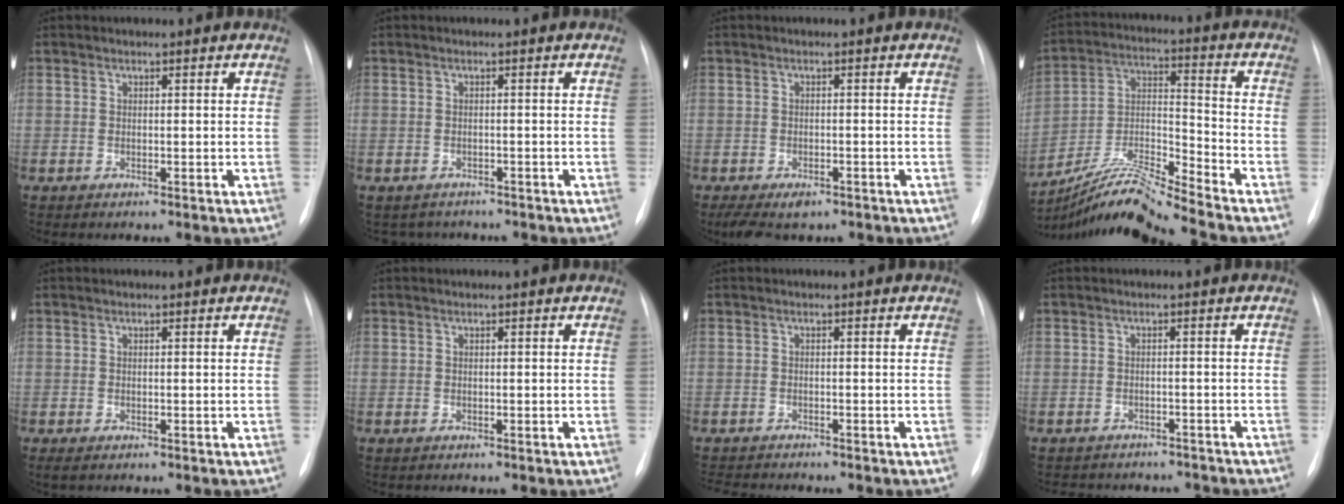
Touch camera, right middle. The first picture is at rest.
{"total": 3.3, "force": [-3.0, 1.5, -0.1], "torque": [0.002, 0.005, -0.039]}
{"total": 5.8, "force": [-4.0, 2.9, 3.0], "torque": [-0.050, -0.008, -0.062]}
{"total": 12.7, "force": [-11.8, -2.5, 3.8], "torque": [-0.078, 0.010, -0.220]}
{"total": 0.5, "force": [-0.2, 0.1, 0.5], "torque": [-0.006, -0.003, 0.000]}
{"total": 0.0}
{"total": 4.9, "force": [-4.6, 0.4, 1.6], "torque": [-0.018, -0.007, -0.070]}
{"total": 8.2, "force": [-7.5, 3.2, 1.2], "torque": [-0.016, 0.012, -0.087]}